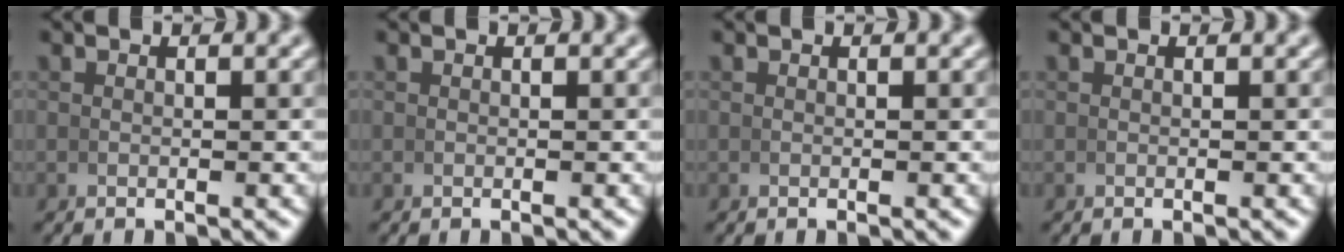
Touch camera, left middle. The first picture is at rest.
{"total": 0.0}
{"total": 0.0}
{"total": 0.0}